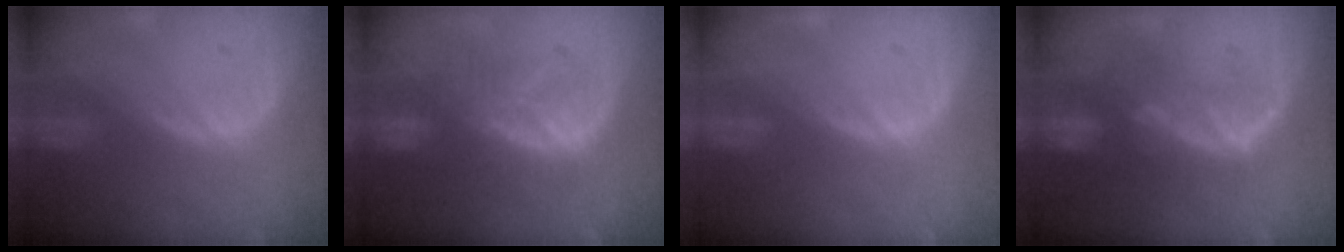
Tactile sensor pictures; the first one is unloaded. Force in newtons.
{"total": 8.1, "press": 7.9, "slide": 1.6}
{"total": 0.0}
{"total": 10.1, "press": 8.6, "slide": 5.4}